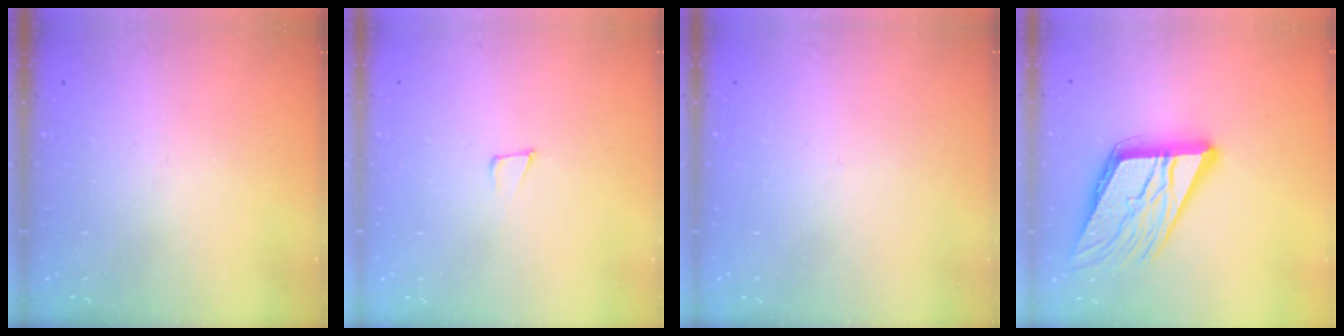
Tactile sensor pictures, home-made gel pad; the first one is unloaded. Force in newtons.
{"total": 4.3, "press": 4.2, "slide": 1.0}
{"total": 2.6, "press": 2.6, "slide": 0.2}
{"total": 17.7, "press": 17.6, "slide": 2.1}